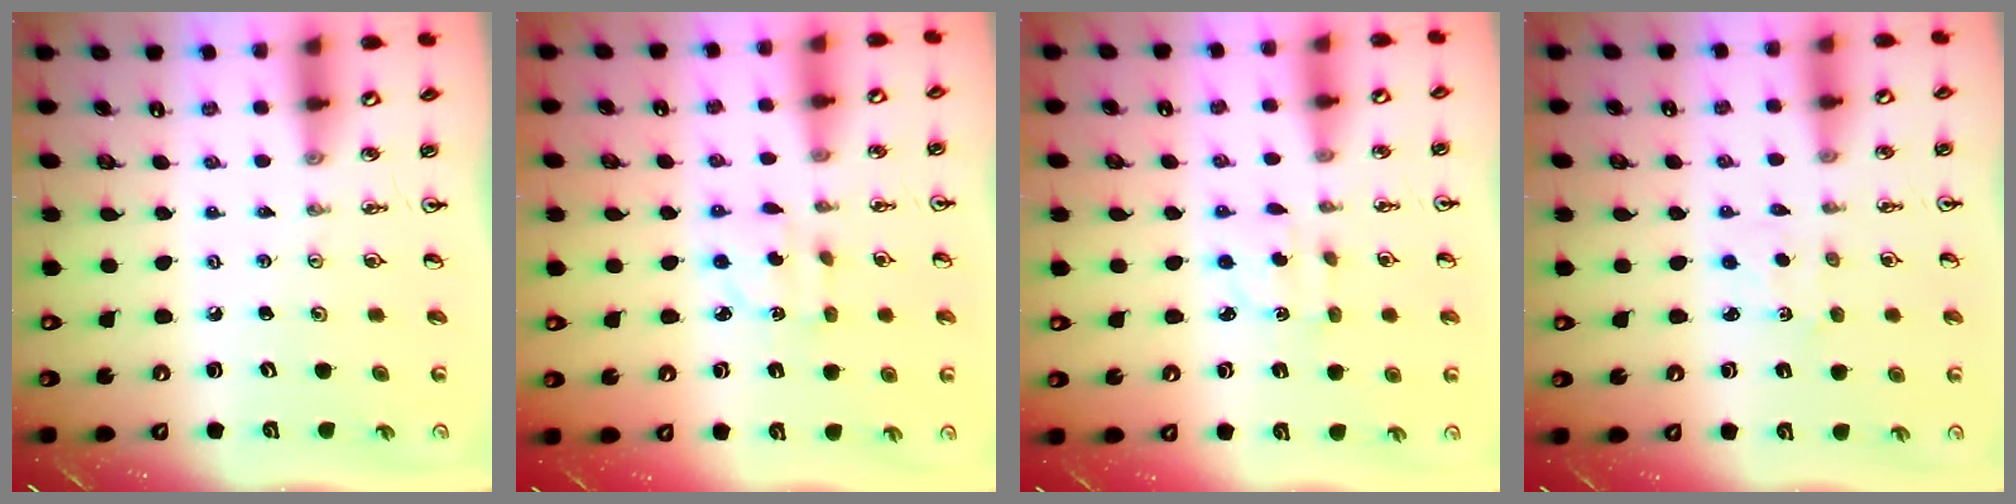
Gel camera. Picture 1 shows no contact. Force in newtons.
{"total": 2.7, "press": 2.7, "slide": 0.2}
{"total": 2.6, "press": 2.5, "slide": 0.6}
{"total": 1.4, "press": 1.4, "slide": 0.2}